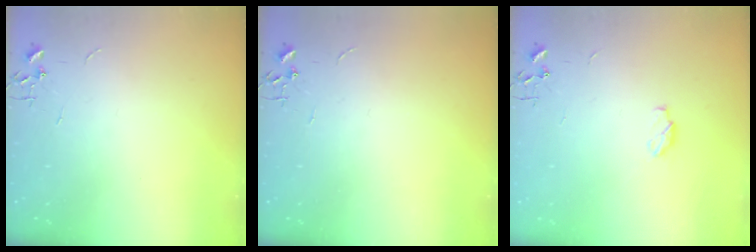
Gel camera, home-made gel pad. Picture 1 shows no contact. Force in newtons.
{"total": 0.0}
{"total": 4.6, "press": 4.6, "slide": 0.6}